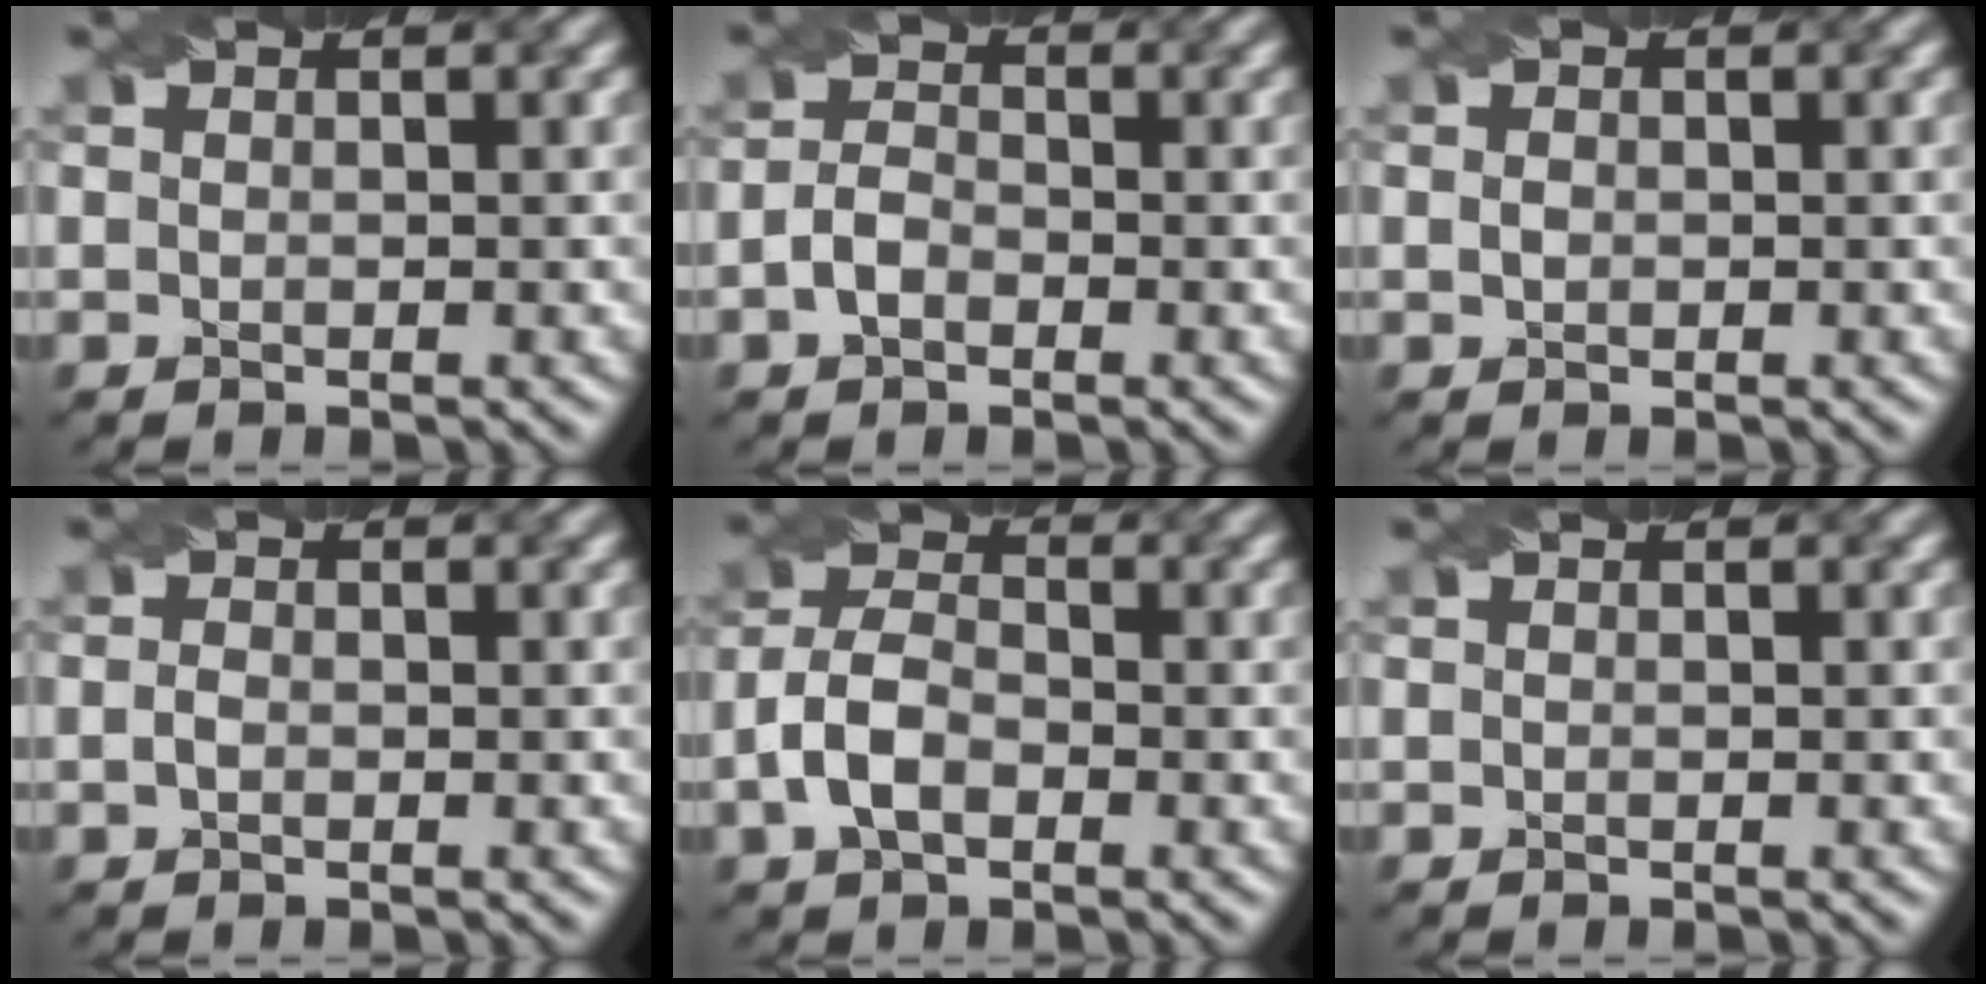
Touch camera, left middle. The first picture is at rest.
{"total": 2.0, "force": [-1.2, 1.1, 1.2], "torque": [-0.031, 0.005, -0.025]}
{"total": 0.7, "force": [-0.3, 0.5, 0.3], "torque": [-0.010, 0.001, -0.003]}
{"total": 0.8, "force": [-0.5, 0.3, 0.5], "torque": [-0.016, 0.001, -0.011]}
{"total": 4.0, "force": [-1.7, 2.3, 2.7], "torque": [-0.062, 0.007, -0.036]}
{"total": 0.0}